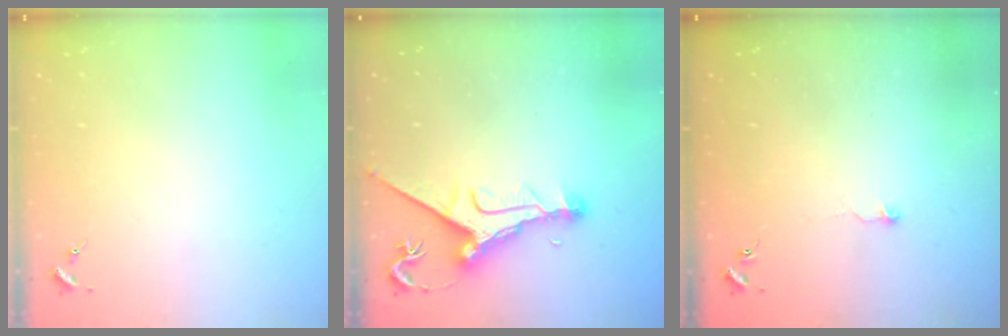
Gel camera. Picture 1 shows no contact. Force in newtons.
{"total": 12.2, "press": 12.2, "slide": 0.8}
{"total": 4.8, "press": 4.8, "slide": 0.4}